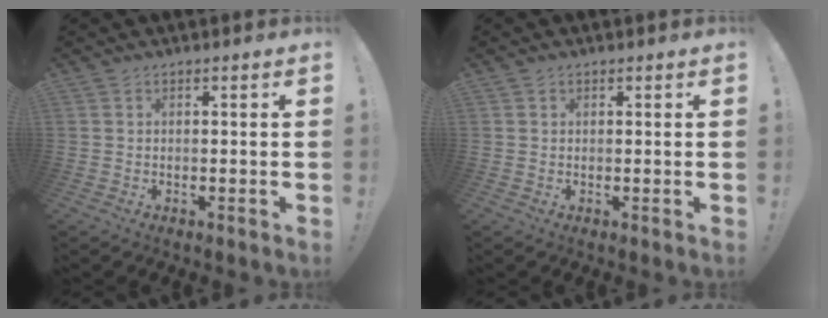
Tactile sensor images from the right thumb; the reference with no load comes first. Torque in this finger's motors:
{"motor_torque": [-0.10, -0.13, -0.36, 0.02, 0.12]}